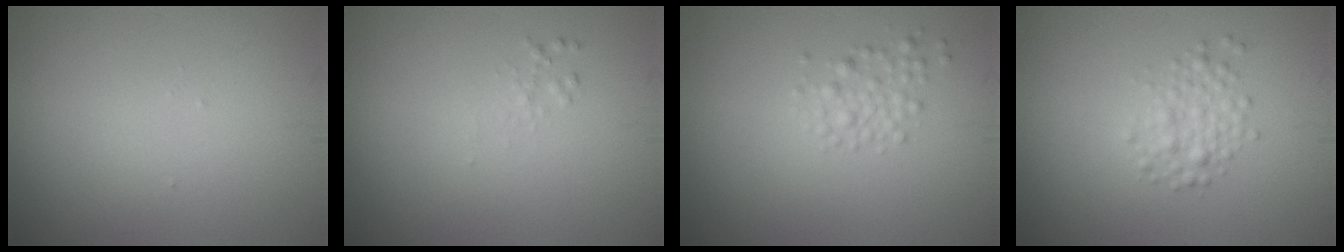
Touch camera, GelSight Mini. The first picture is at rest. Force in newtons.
{"total": 0.6, "press": 0.6, "slide": 0.0}
{"total": 1.7, "press": 1.7, "slide": 0.1}
{"total": 2.0, "press": 2.0, "slide": 0.1}